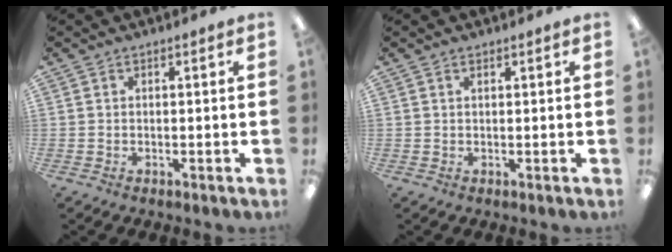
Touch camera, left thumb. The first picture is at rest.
{"total": 0.7, "force": [0.5, 0.3, 0.4], "torque": [-0.010, 0.001, 0.009]}